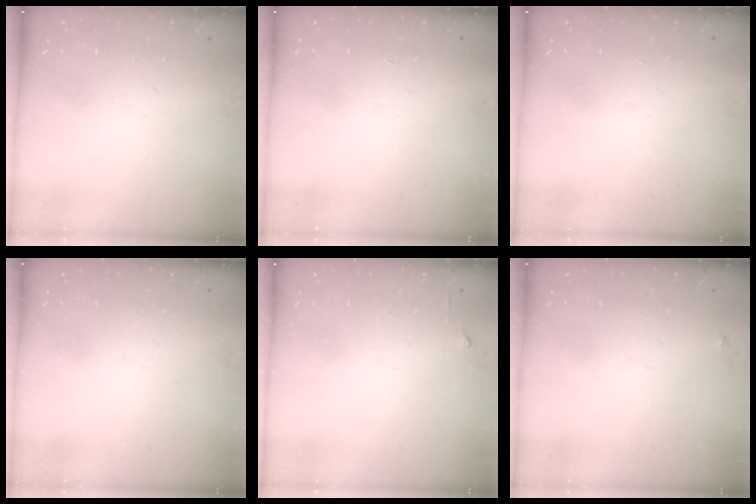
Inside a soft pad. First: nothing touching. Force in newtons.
{"total": 1.7, "press": 1.7, "slide": 0.1}
{"total": 1.7, "press": 1.7, "slide": 0.1}
{"total": 1.6, "press": 1.5, "slide": 0.1}
{"total": 3.2, "press": 3.1, "slide": 0.4}
{"total": 3.5, "press": 3.4, "slide": 0.5}